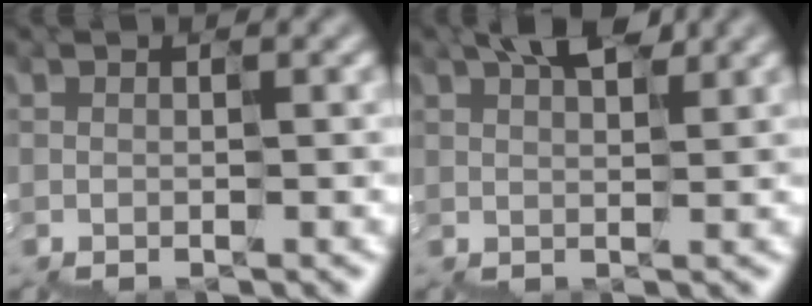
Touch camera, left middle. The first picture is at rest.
{"total": 2.8, "force": [2.4, 0.9, 1.1], "torque": [-0.024, 0.013, 0.036]}